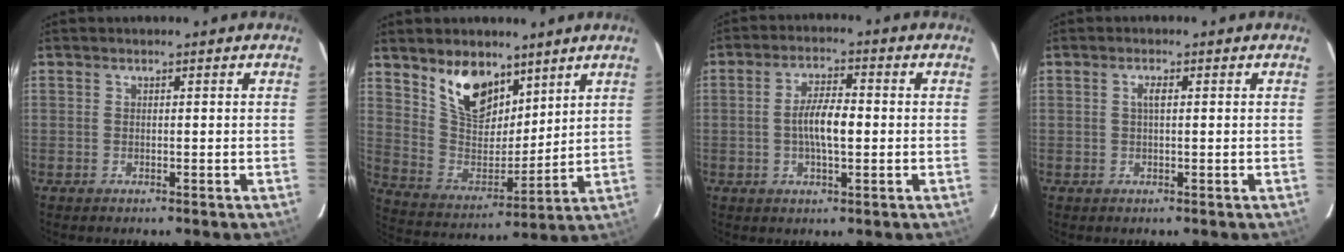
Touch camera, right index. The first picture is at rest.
{"total": 13.5, "force": [8.8, 7.1, 7.4], "torque": [-0.142, -0.003, 0.174]}
{"total": 6.4, "force": [-0.5, 2.0, 6.0], "torque": [-0.112, 0.007, -0.009]}
{"total": 1.5, "force": [0.3, 0.4, 1.4], "torque": [-0.027, 0.004, 0.003]}